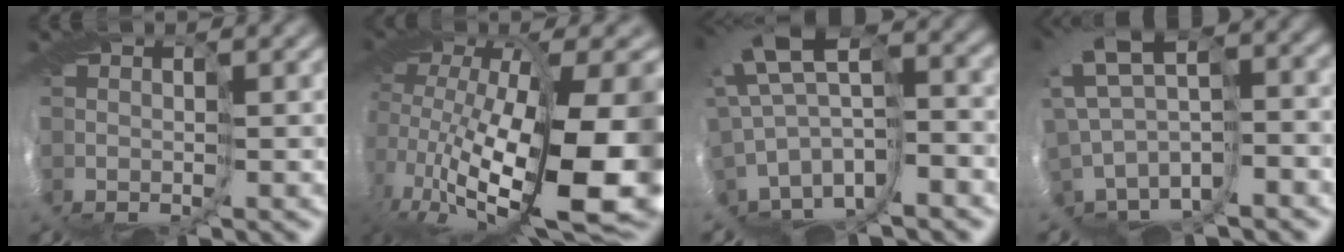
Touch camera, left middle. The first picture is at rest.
{"total": 14.5, "force": [-2.2, 5.8, 13.1], "torque": [-0.227, -0.047, -0.010]}
{"total": 6.8, "force": [-0.8, 2.6, 6.2], "torque": [-0.146, 0.020, -0.001]}
{"total": 4.2, "force": [0.7, 1.8, 3.7], "torque": [-0.089, 0.022, 0.019]}